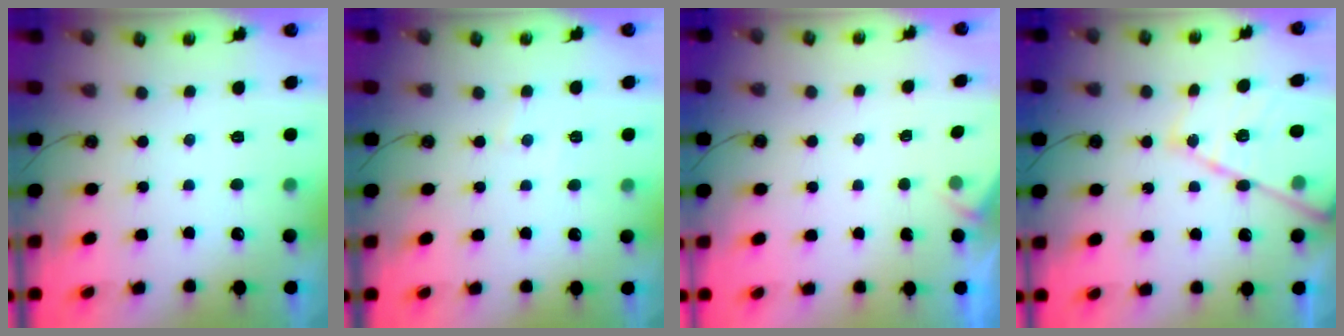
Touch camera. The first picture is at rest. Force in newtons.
{"total": 3.3, "press": 3.2, "slide": 0.5}
{"total": 2.2, "press": 2.2, "slide": 0.4}
{"total": 18.0, "press": 17.9, "slide": 1.9}